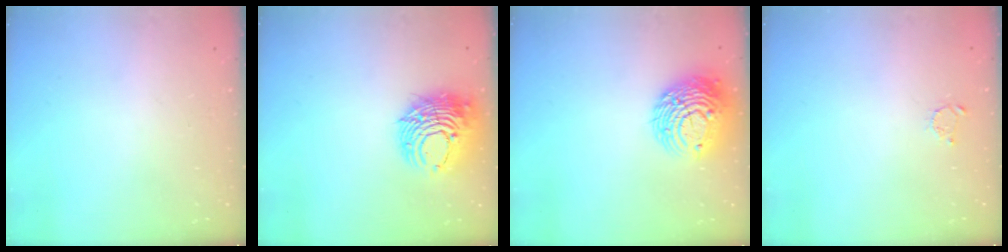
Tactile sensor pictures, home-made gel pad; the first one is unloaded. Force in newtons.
{"total": 11.5, "press": 11.5, "slide": 1.3}
{"total": 12.8, "press": 12.8, "slide": 1.1}
{"total": 2.2, "press": 2.2, "slide": 0.3}